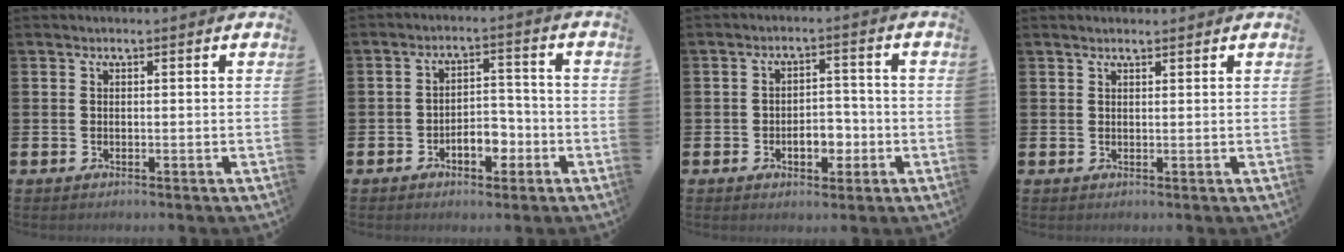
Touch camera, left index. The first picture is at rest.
{"total": 4.0, "force": [-2.2, 2.4, 2.4], "torque": [-0.037, 0.002, -0.046]}
{"total": 4.2, "force": [-1.4, 2.8, 2.8], "torque": [-0.039, 0.002, -0.032]}
{"total": 1.3, "force": [1.2, 0.3, 0.3], "torque": [0.007, -0.003, 0.018]}